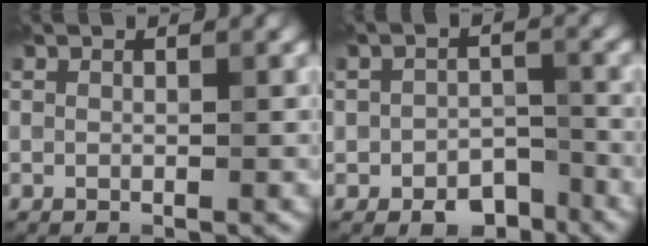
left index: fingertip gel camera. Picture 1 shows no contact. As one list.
[{"total": 4.2, "force": [-2.5, 2.7, 2.2], "torque": [-0.027, -0.010, -0.038]}]